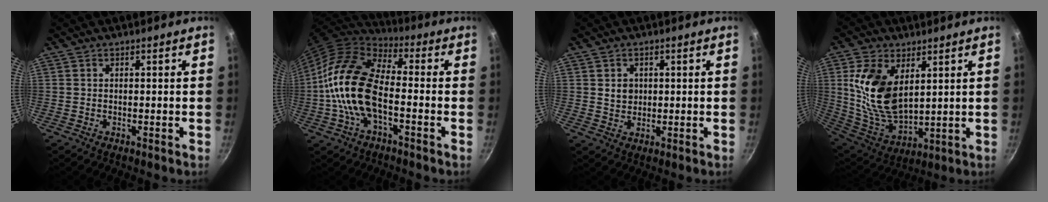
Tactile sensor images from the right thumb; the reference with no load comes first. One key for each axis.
{"total": 17.1, "fx": -3.1, "fy": 8.9, "fz": 14.3, "tx": -0.256, "ty": 0.036, "tz": -0.073}
{"total": 3.1, "fx": 0.6, "fy": 2.7, "fz": 1.5, "tx": -0.011, "ty": 0.001, "tz": 0.012}
{"total": 16.4, "fx": 4.5, "fy": 9.6, "fz": 12.4, "tx": -0.232, "ty": -0.034, "tz": 0.101}